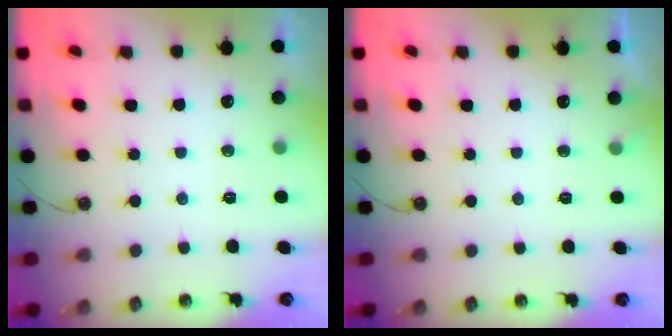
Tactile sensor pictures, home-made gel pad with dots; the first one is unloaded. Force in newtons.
{"total": 1.8, "press": 1.8, "slide": 0.1}